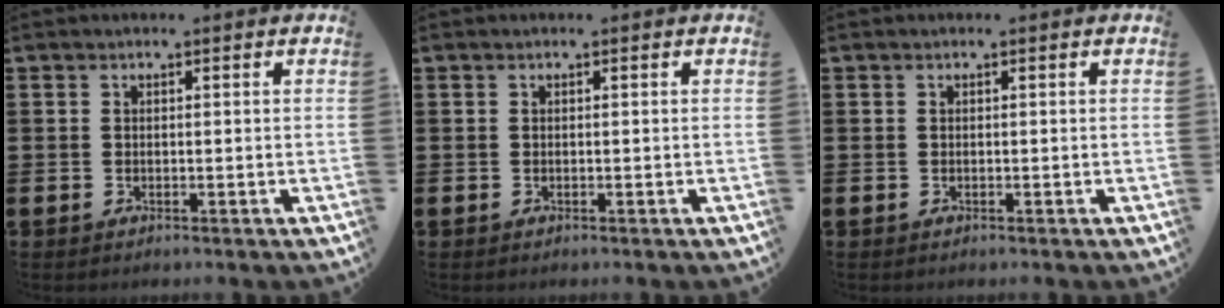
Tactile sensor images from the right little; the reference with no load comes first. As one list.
[{"total": 0.0}, {"total": 0.0}]